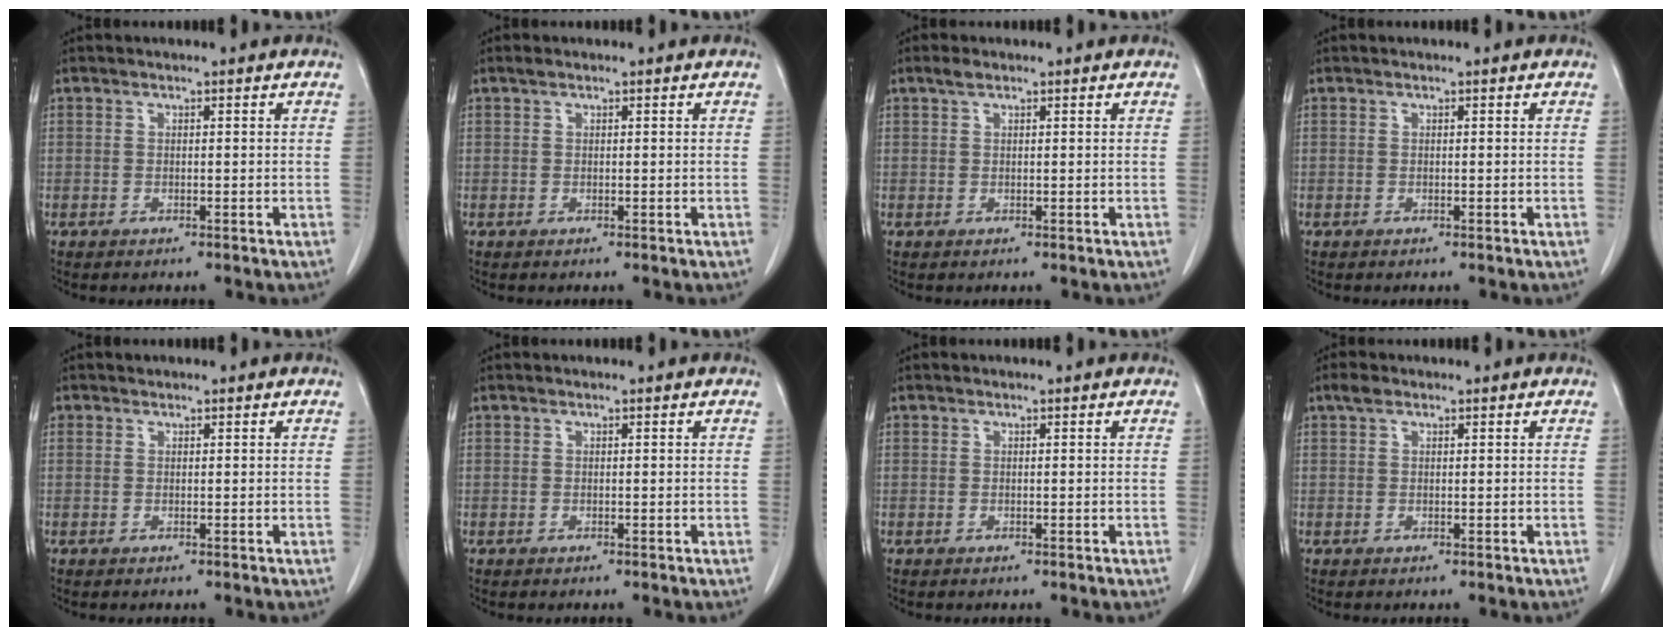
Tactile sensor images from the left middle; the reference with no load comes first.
{"total": 0.5, "force": [0.4, 0.1, 0.3], "torque": [-0.012, 0.007, 0.008]}
{"total": 1.3, "force": [0.9, 0.4, 0.8], "torque": [-0.019, 0.008, 0.019]}
{"total": 0.0}
{"total": 0.5, "force": [0.4, 0.3, 0.0], "torque": [-0.002, 0.004, 0.008]}
{"total": 0.0}
{"total": 0.0}
{"total": 1.4, "force": [1.0, 0.7, 0.8], "torque": [-0.019, 0.013, 0.018]}